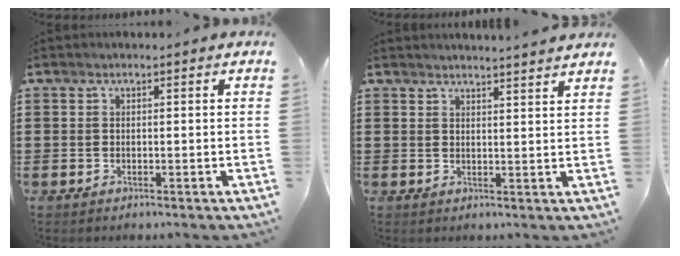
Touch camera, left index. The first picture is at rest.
{"total": 2.6, "force": [2.5, -0.6, 0.2], "torque": [-0.010, -0.010, 0.047]}